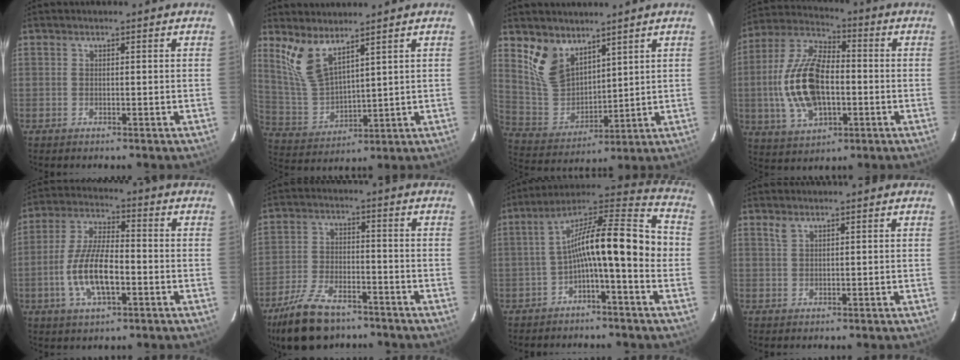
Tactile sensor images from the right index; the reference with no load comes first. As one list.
[{"total": 8.7, "force": [6.1, 2.9, 5.5], "torque": [-0.114, -0.006, 0.140]}, {"total": 10.8, "force": [7.3, 6.3, 4.9], "torque": [-0.101, 0.003, 0.165]}, {"total": 17.4, "force": [-2.0, 9.3, 14.6], "torque": [-0.308, 0.008, -0.031]}, {"total": 11.7, "force": [-3.3, 4.2, 10.3], "torque": [-0.212, 0.001, -0.062]}, {"total": 13.4, "force": [-10.0, 5.9, 6.7], "torque": [-0.156, -0.011, -0.178]}, {"total": 14.3, "force": [-2.6, 2.7, 13.8], "torque": [-0.228, 0.031, -0.052]}, {"total": 1.3, "force": [1.0, 0.5, 0.7], "torque": [-0.014, 0.003, 0.020]}]